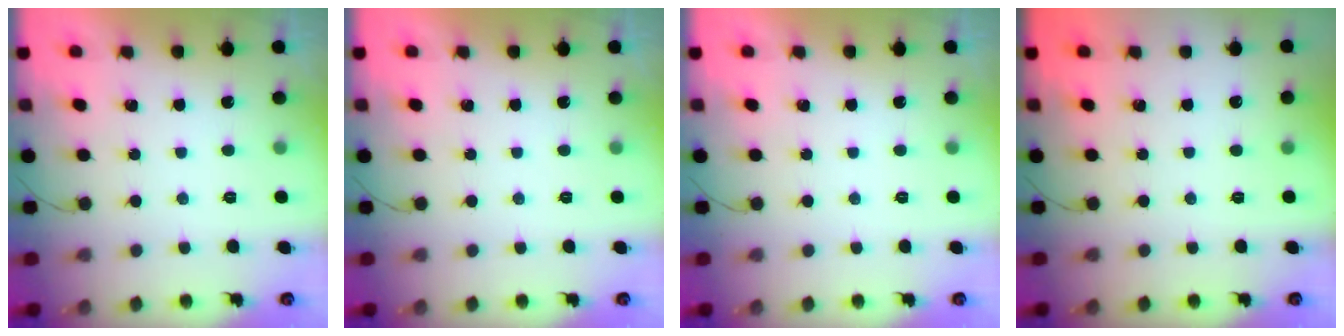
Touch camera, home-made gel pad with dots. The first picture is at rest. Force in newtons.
{"total": 0.0}
{"total": 0.0}
{"total": 0.0}